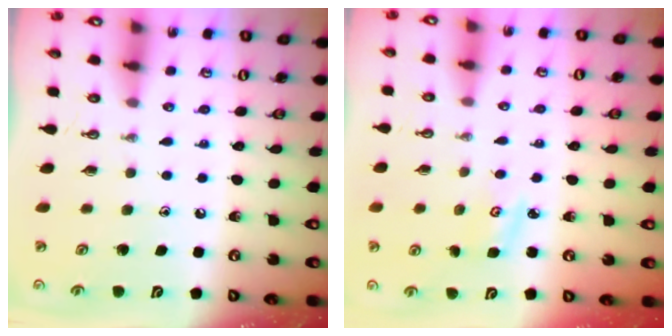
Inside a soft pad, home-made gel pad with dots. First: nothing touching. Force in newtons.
{"total": 3.2, "press": 3.2, "slide": 0.4}